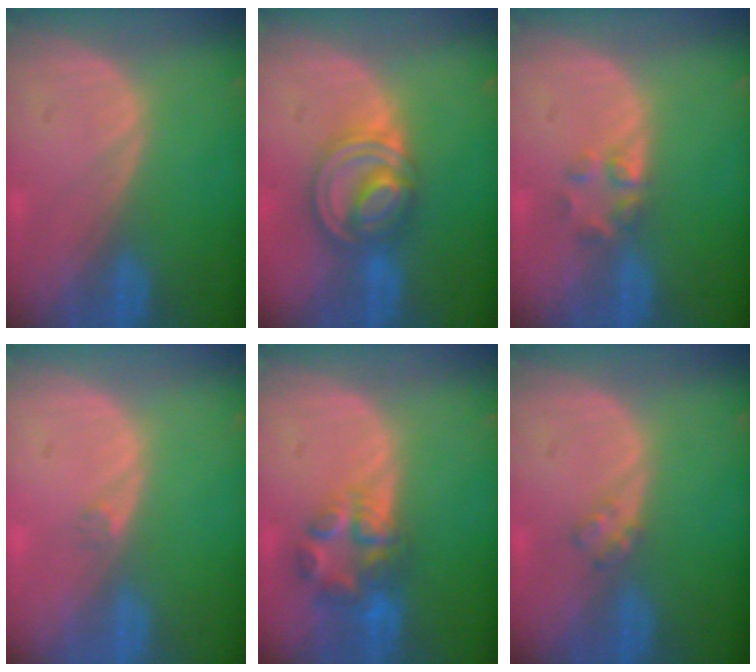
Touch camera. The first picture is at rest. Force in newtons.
{"total": 8.3, "press": 7.1, "slide": 4.4}
{"total": 2.6, "press": 2.6, "slide": 0.2}
{"total": 0.8, "press": 0.7, "slide": 0.4}
{"total": 7.0, "press": 6.1, "slide": 3.5}
{"total": 1.7, "press": 1.7, "slide": 0.3}